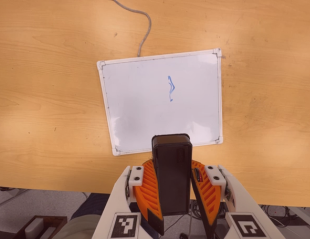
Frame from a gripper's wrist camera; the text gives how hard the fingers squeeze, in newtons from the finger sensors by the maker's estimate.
{"total": 9.6, "left": 9.9, "right": 9.3}